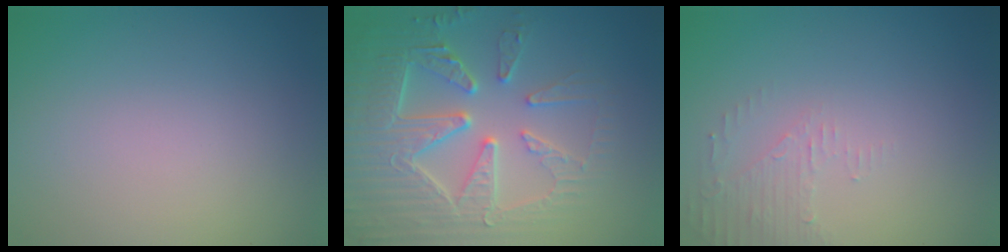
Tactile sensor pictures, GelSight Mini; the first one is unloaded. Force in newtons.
{"total": 7.5, "press": 6.1, "slide": 4.3}
{"total": 1.9, "press": 1.8, "slide": 0.4}